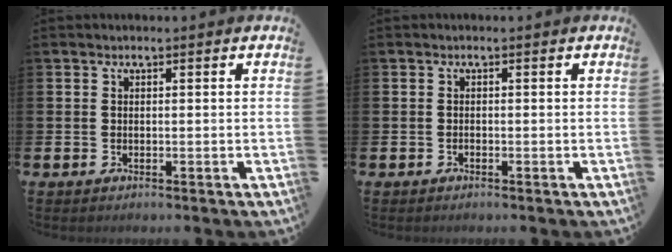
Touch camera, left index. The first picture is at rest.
{"total": 0.0}